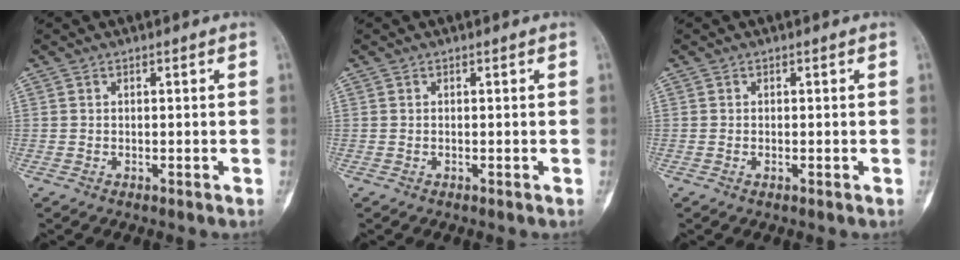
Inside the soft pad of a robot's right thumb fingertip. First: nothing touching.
{"total": 0.0}
{"total": 0.0}